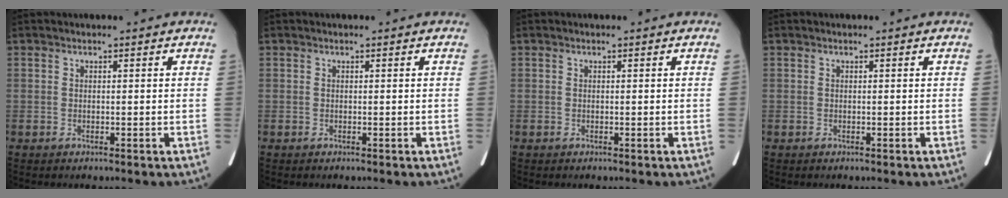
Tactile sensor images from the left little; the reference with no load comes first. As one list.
[{"total": 0.0}, {"total": 0.0}, {"total": 0.0}]